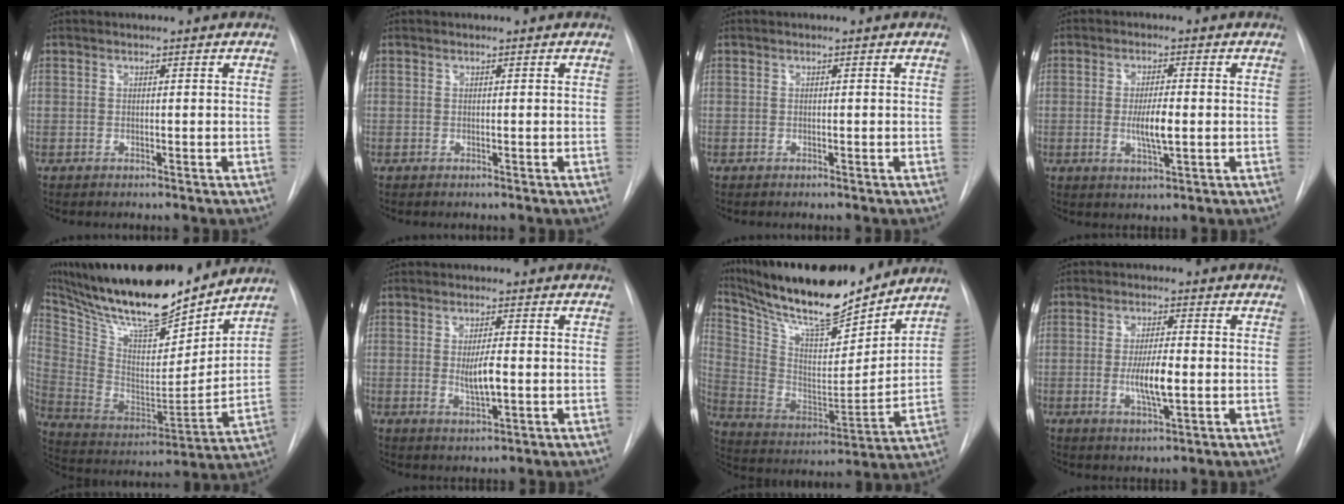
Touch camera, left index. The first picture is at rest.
{"total": 0.0}
{"total": 0.0}
{"total": 4.8, "force": [-0.5, 0.9, 4.7], "torque": [-0.090, -0.007, -0.006]}
{"total": 27.2, "force": [23.1, 5.7, 13.1], "torque": [-0.260, -0.008, 0.379]}
{"total": 4.2, "force": [-0.2, 0.8, 4.1], "torque": [-0.075, -0.005, -0.001]}
{"total": 22.8, "force": [20.1, 3.7, 10.2], "torque": [-0.193, -0.011, 0.333]}
{"total": 6.2, "force": [-0.9, 1.3, 6.0], "torque": [-0.113, -0.007, -0.014]}